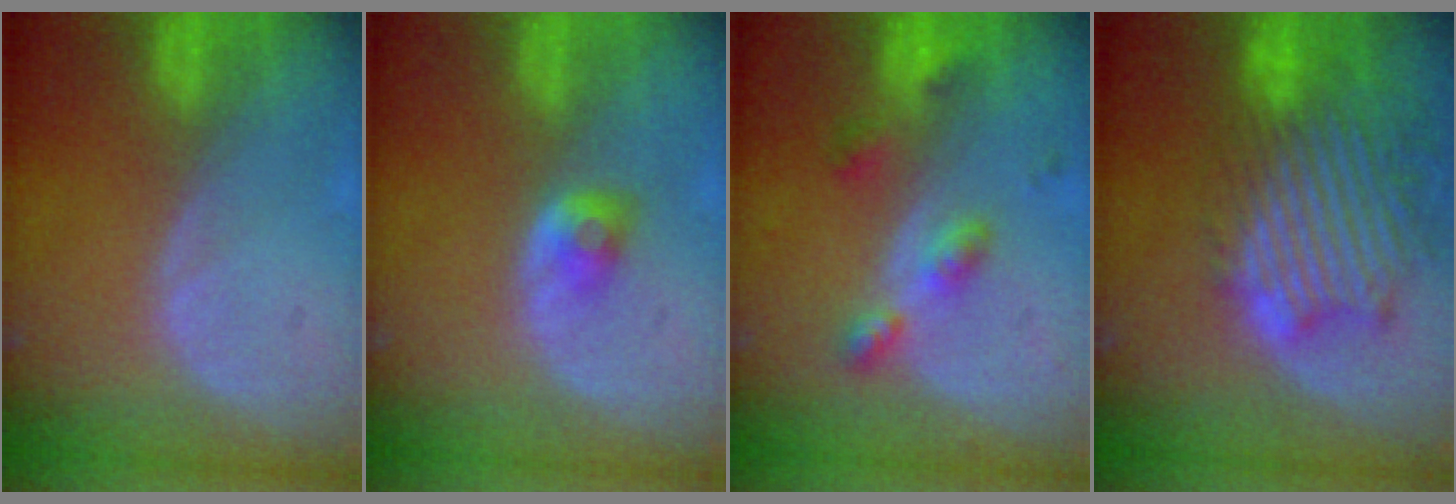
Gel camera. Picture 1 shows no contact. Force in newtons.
{"total": 2.8, "press": 2.5, "slide": 1.3}
{"total": 4.7, "press": 4.7, "slide": 0.2}
{"total": 13.7, "press": 11.7, "slide": 7.0}